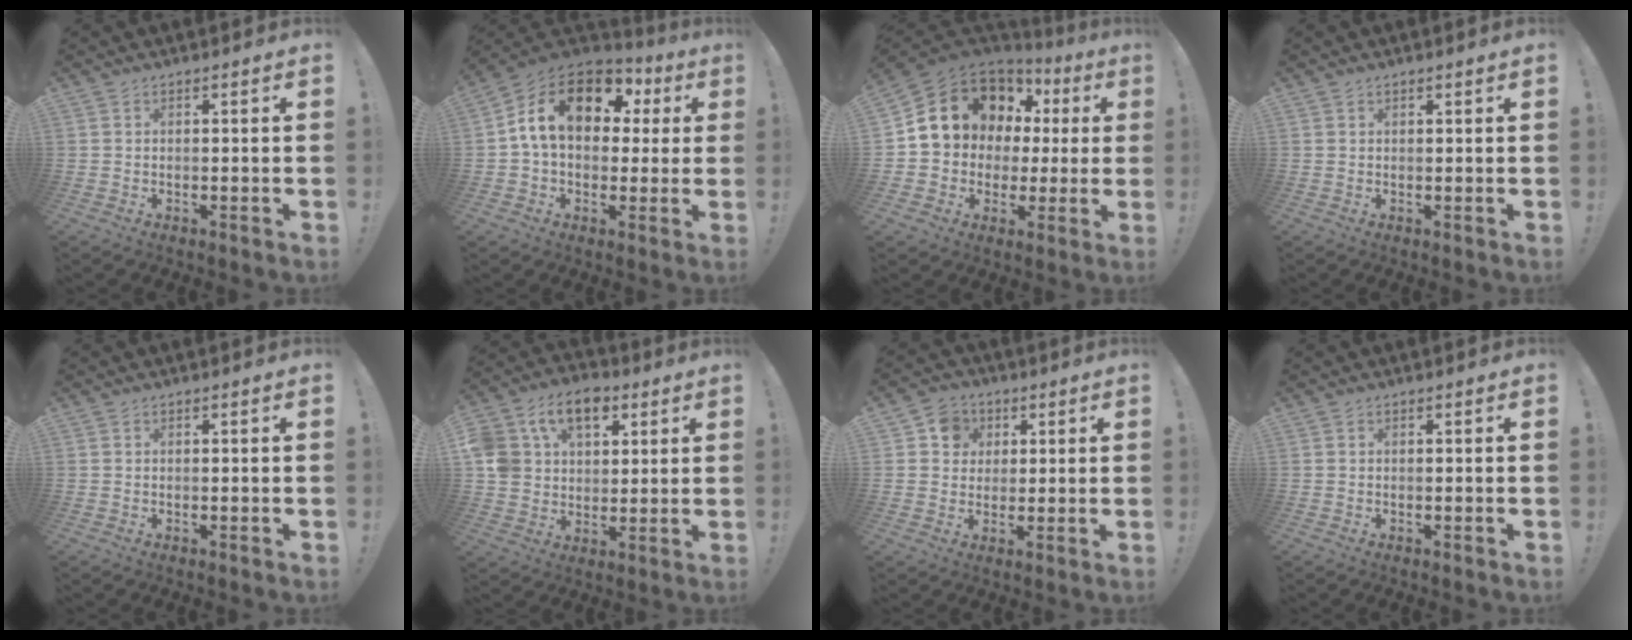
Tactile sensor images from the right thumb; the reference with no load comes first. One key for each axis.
{"total": 18.0, "fx": 5.3, "fy": 11.7, "fz": 12.5, "tx": -0.213, "ty": -0.001, "tz": 0.095}
{"total": 13.6, "fx": 5.4, "fy": 11.2, "fz": 5.6, "tx": -0.090, "ty": -0.032, "tz": 0.126}
{"total": 0.6, "fx": 0.6, "fy": 0.1, "fz": 0.3, "tx": -0.002, "ty": -0.002, "tz": 0.010}
{"total": 0.0}
{"total": 15.7, "fx": 7.1, "fy": 11.2, "fz": 8.5, "tx": -0.145, "ty": -0.021, "tz": 0.136}
{"total": 7.6, "fx": 2.0, "fy": 7.0, "fz": 2.2, "tx": -0.028, "ty": -0.003, "tz": 0.039}
{"total": 0.0}